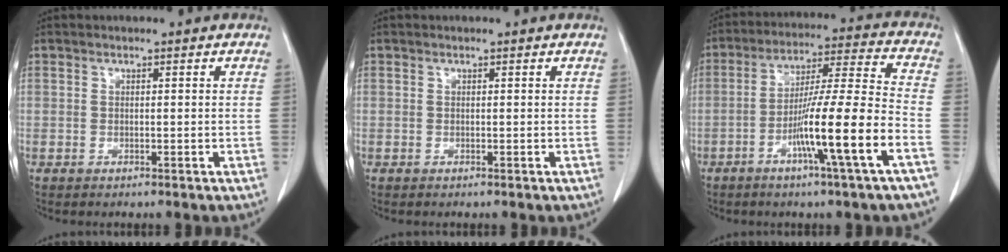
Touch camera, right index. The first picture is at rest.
{"total": 0.0}
{"total": 14.3, "force": [-5.7, -1.5, 13.0], "torque": [-0.226, -0.004, -0.101]}